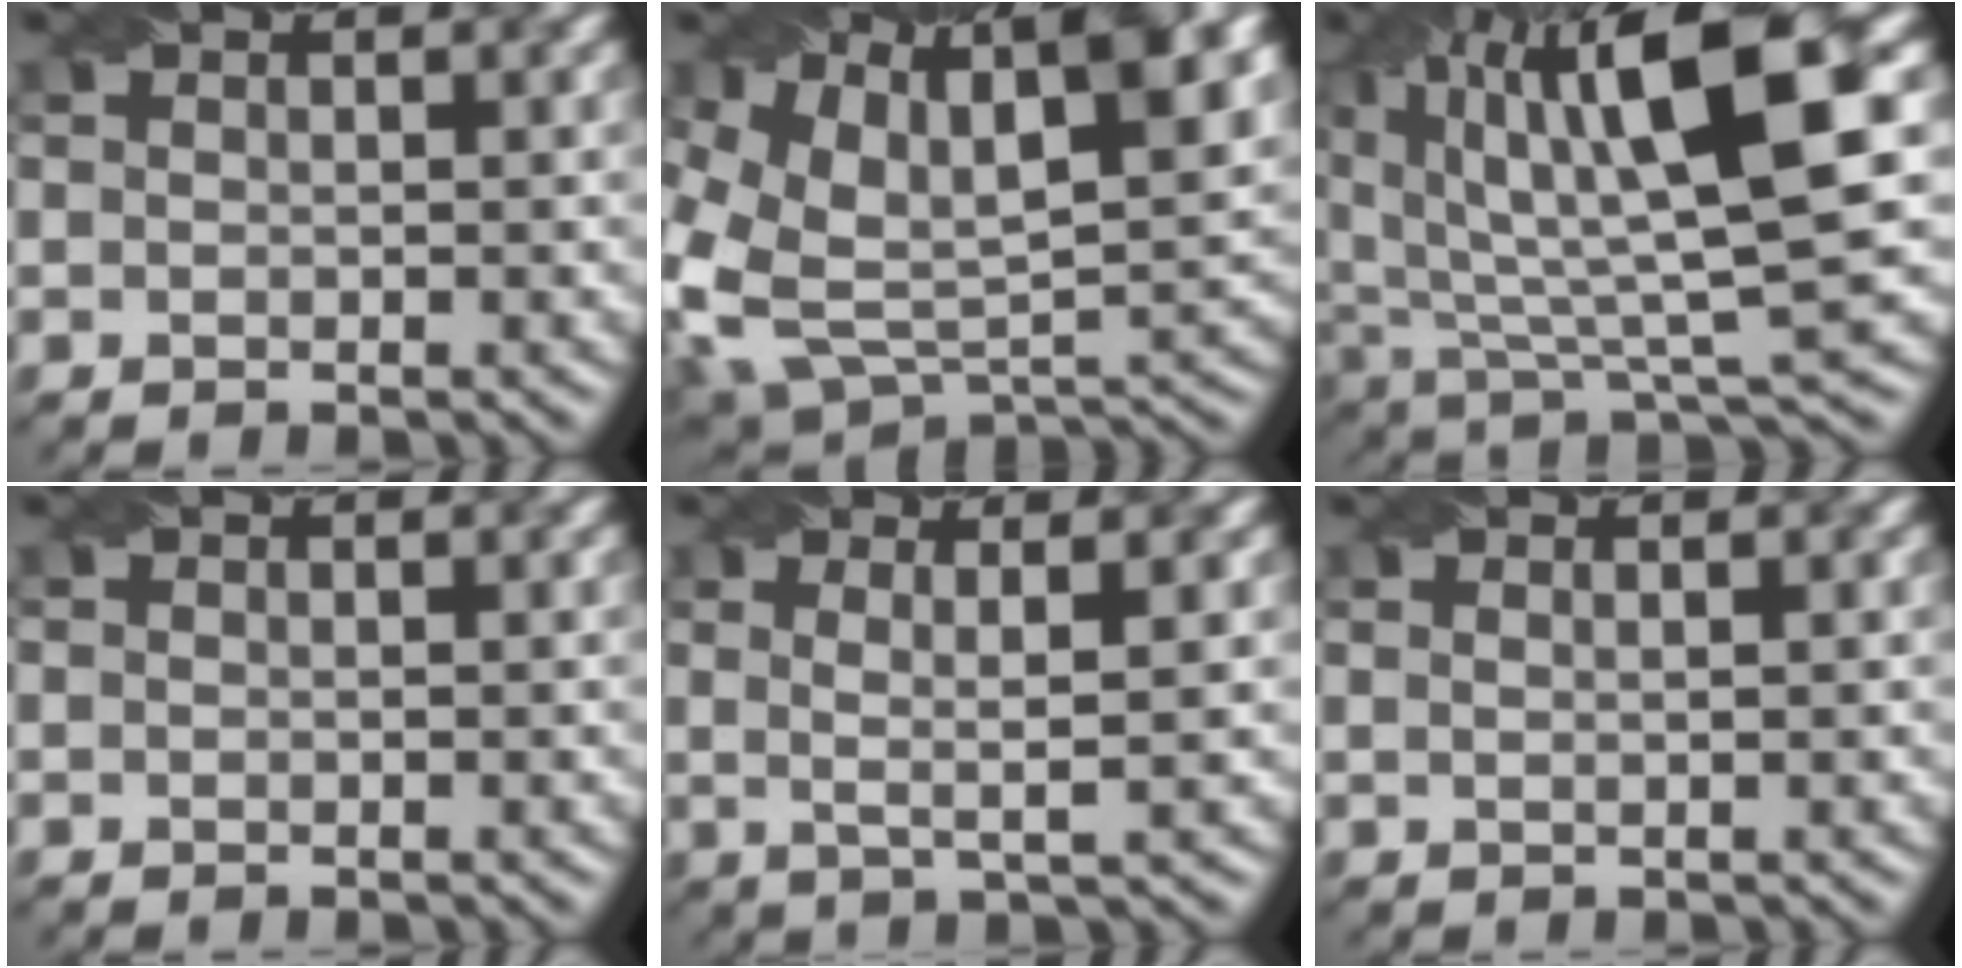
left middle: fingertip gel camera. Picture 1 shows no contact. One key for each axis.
{"total": 15.6, "fx": 4.7, "fy": 8.8, "fz": 12.0, "tx": -0.207, "ty": 0.016, "tz": 0.078}
{"total": 12.4, "fx": 5.0, "fy": 3.1, "fz": 10.9, "tx": -0.192, "ty": 0.010, "tz": 0.095}
{"total": 0.0}
{"total": 3.2, "fx": 0.8, "fy": 0.5, "fz": 3.1, "tx": -0.061, "ty": 0.000, "tz": 0.013}
{"total": 2.5, "fx": 1.2, "fy": 1.3, "fz": 1.8, "tx": -0.004, "ty": 0.016, "tz": -0.012}